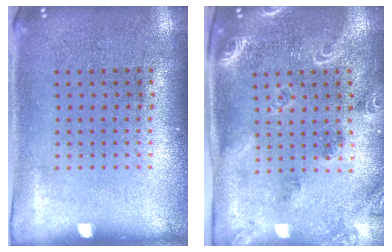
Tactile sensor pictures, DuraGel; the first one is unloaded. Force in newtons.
{"total": 1.8, "press": 1.8, "slide": 0.4}